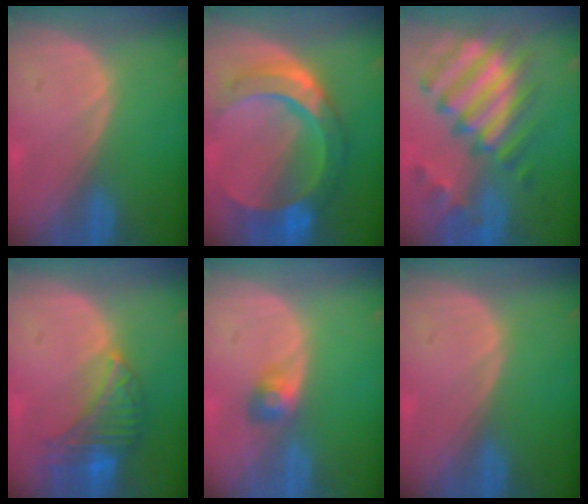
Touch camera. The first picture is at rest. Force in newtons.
{"total": 10.6, "press": 10.6, "slide": 1.1}
{"total": 12.3, "press": 10.6, "slide": 6.2}
{"total": 8.1, "press": 7.0, "slide": 4.0}
{"total": 3.0, "press": 2.6, "slide": 1.4}
{"total": 0.0}